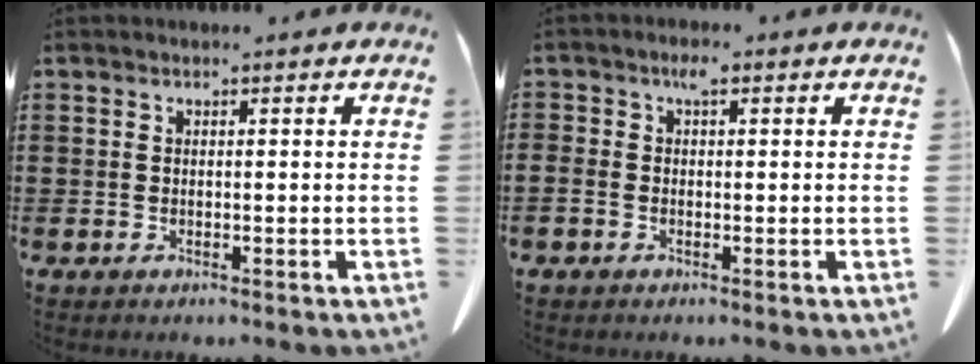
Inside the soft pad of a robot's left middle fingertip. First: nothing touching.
{"total": 2.2, "force": [0.0, 1.1, 1.9], "torque": [-0.042, 0.007, -0.002]}